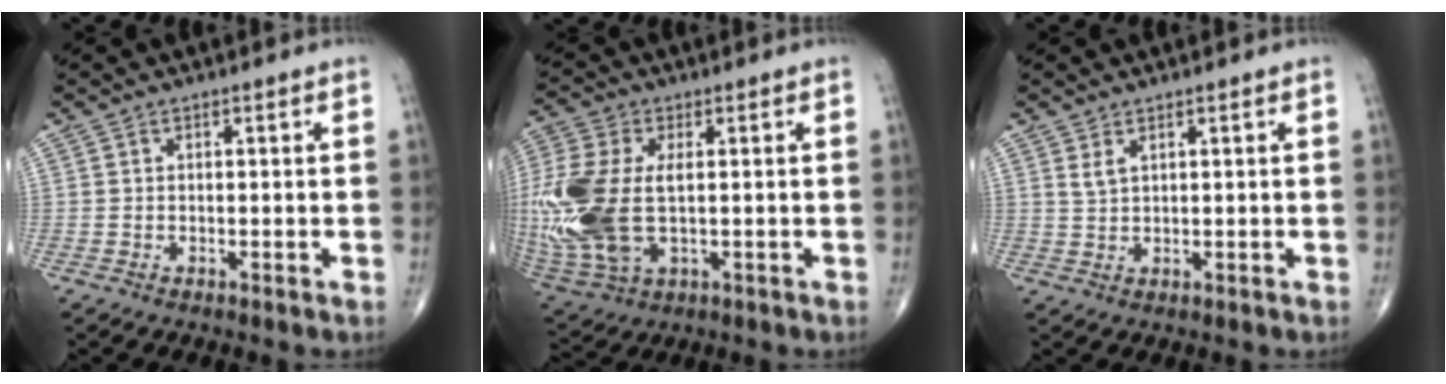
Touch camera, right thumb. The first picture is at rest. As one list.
[{"total": 20.8, "force": [-0.2, 11.7, 17.2], "torque": [-0.438, -0.014, 0.009]}, {"total": 1.8, "force": [1.1, 0.7, 1.2], "torque": [-0.026, -0.003, 0.029]}]